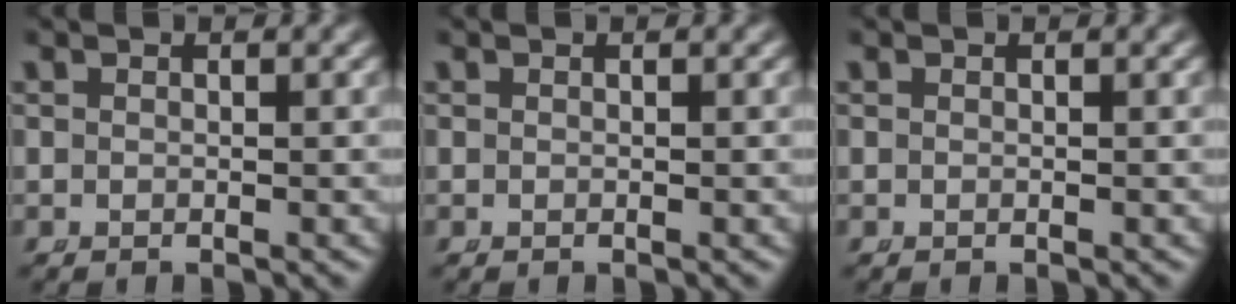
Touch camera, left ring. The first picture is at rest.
{"total": 0.0}
{"total": 0.0}